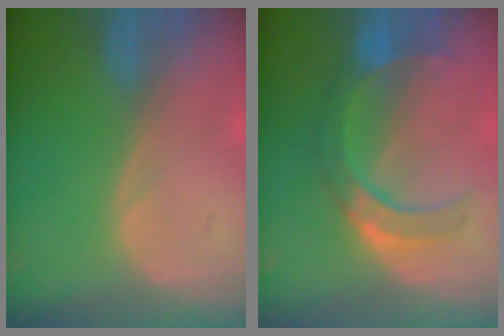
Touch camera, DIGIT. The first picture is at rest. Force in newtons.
{"total": 7.0, "press": 6.9, "slide": 1.1}